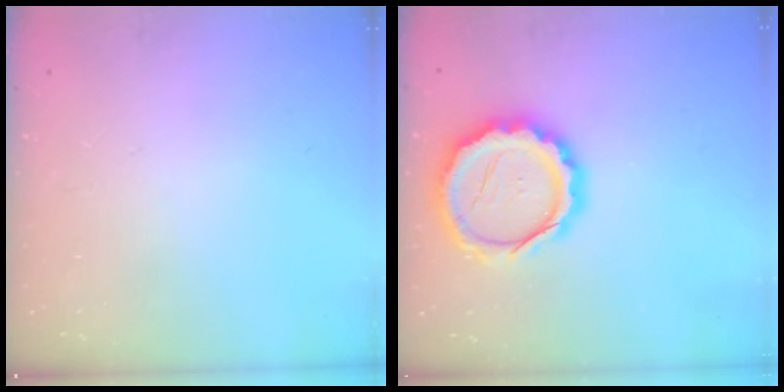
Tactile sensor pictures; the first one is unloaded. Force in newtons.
{"total": 16.0, "press": 15.7, "slide": 3.1}